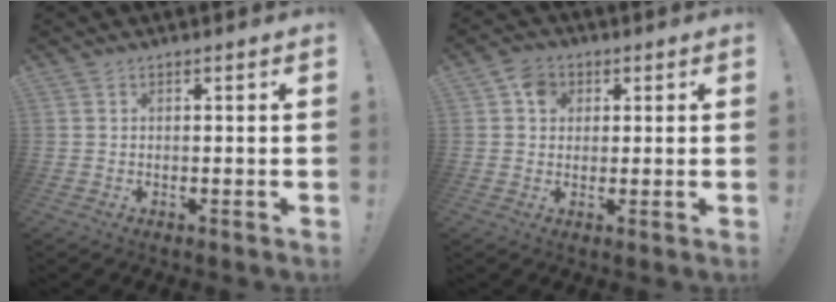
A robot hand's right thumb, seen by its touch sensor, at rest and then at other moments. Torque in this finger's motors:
{"motor_torque": [-0.03, 0.24, 0.06, -0.11, 0.00]}